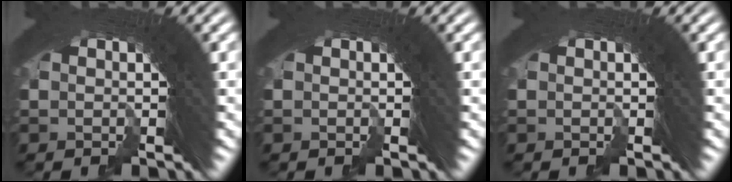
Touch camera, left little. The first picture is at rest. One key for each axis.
{"total": 0.0}
{"total": 0.0}